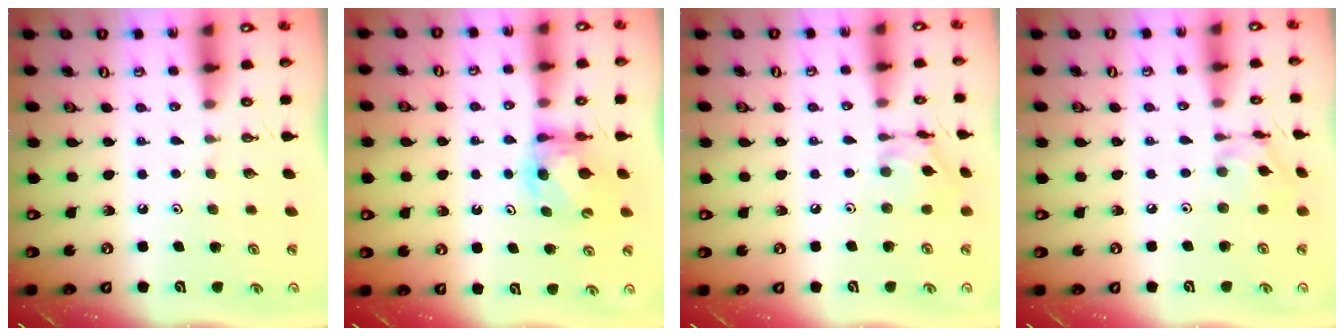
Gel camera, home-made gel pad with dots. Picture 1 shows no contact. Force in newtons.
{"total": 6.4, "press": 6.4, "slide": 0.5}
{"total": 10.8, "press": 10.7, "slide": 0.7}
{"total": 9.7, "press": 9.7, "slide": 0.6}